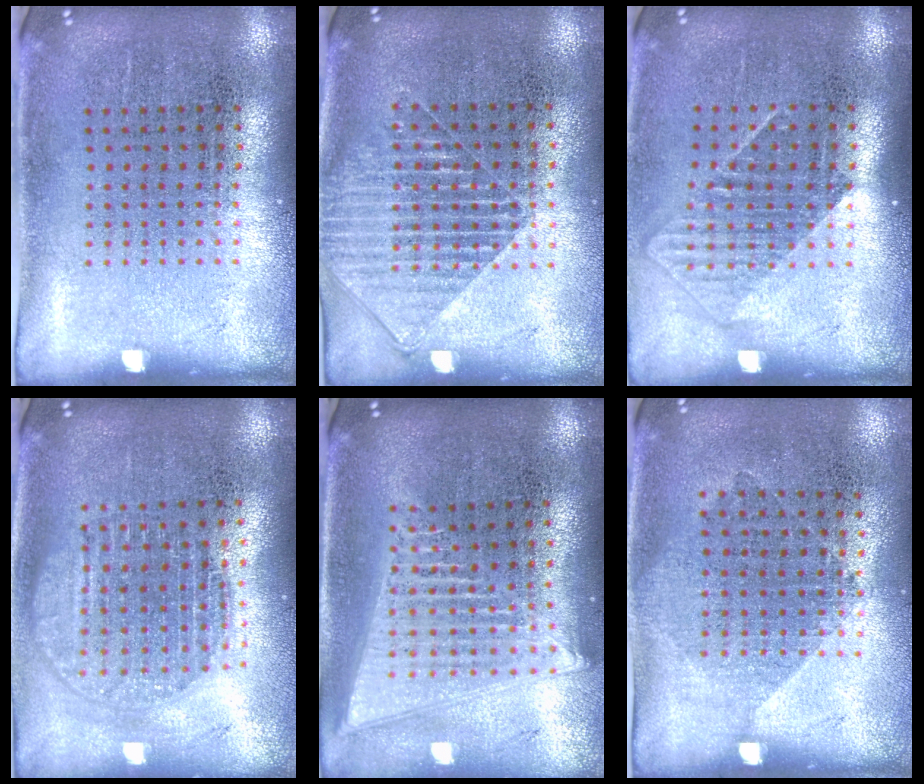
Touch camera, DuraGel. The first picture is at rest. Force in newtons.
{"total": 1.5, "press": 1.3, "slide": 0.8}
{"total": 1.3, "press": 0.9, "slide": 0.8}
{"total": 1.8, "press": 1.5, "slide": 0.9}
{"total": 2.1, "press": 1.8, "slide": 1.1}
{"total": 1.0, "press": 0.9, "slide": 0.5}